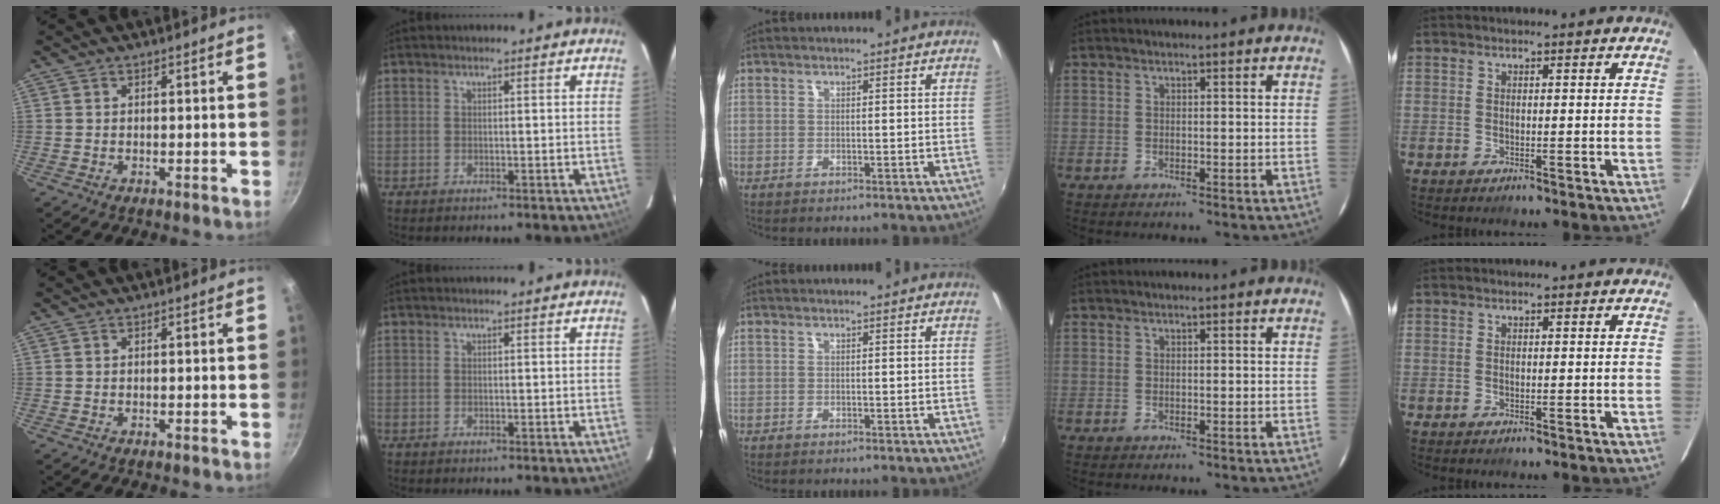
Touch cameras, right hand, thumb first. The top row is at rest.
{}